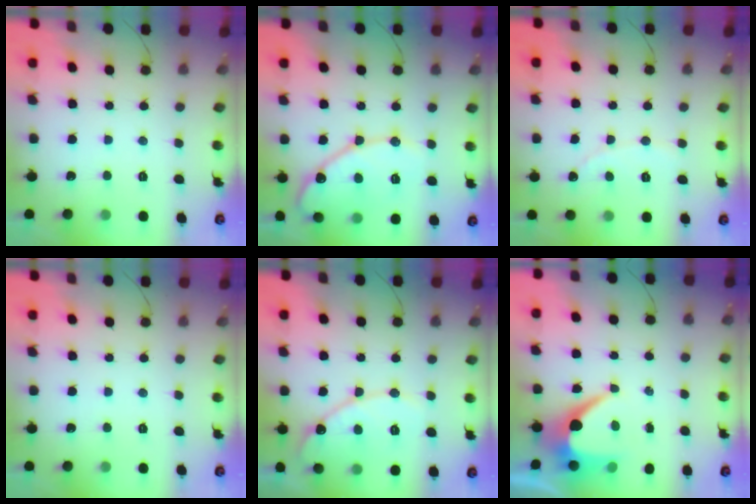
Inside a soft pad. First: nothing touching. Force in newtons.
{"total": 14.7, "press": 14.6, "slide": 1.0}
{"total": 1.9, "press": 1.9, "slide": 0.1}
{"total": 0.0}
{"total": 13.0, "press": 12.9, "slide": 1.1}
{"total": 7.2, "press": 7.2, "slide": 0.6}